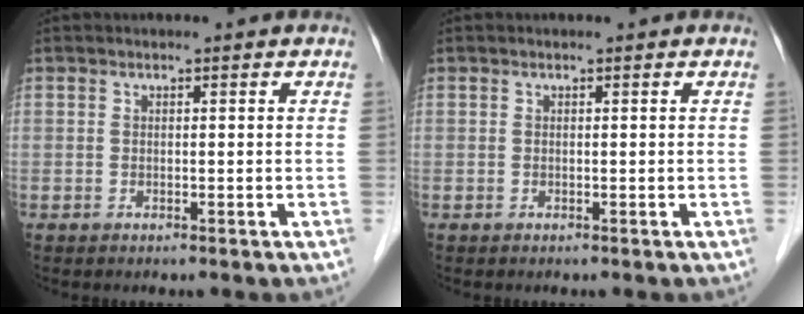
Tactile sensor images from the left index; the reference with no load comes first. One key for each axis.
{"total": 0.0}